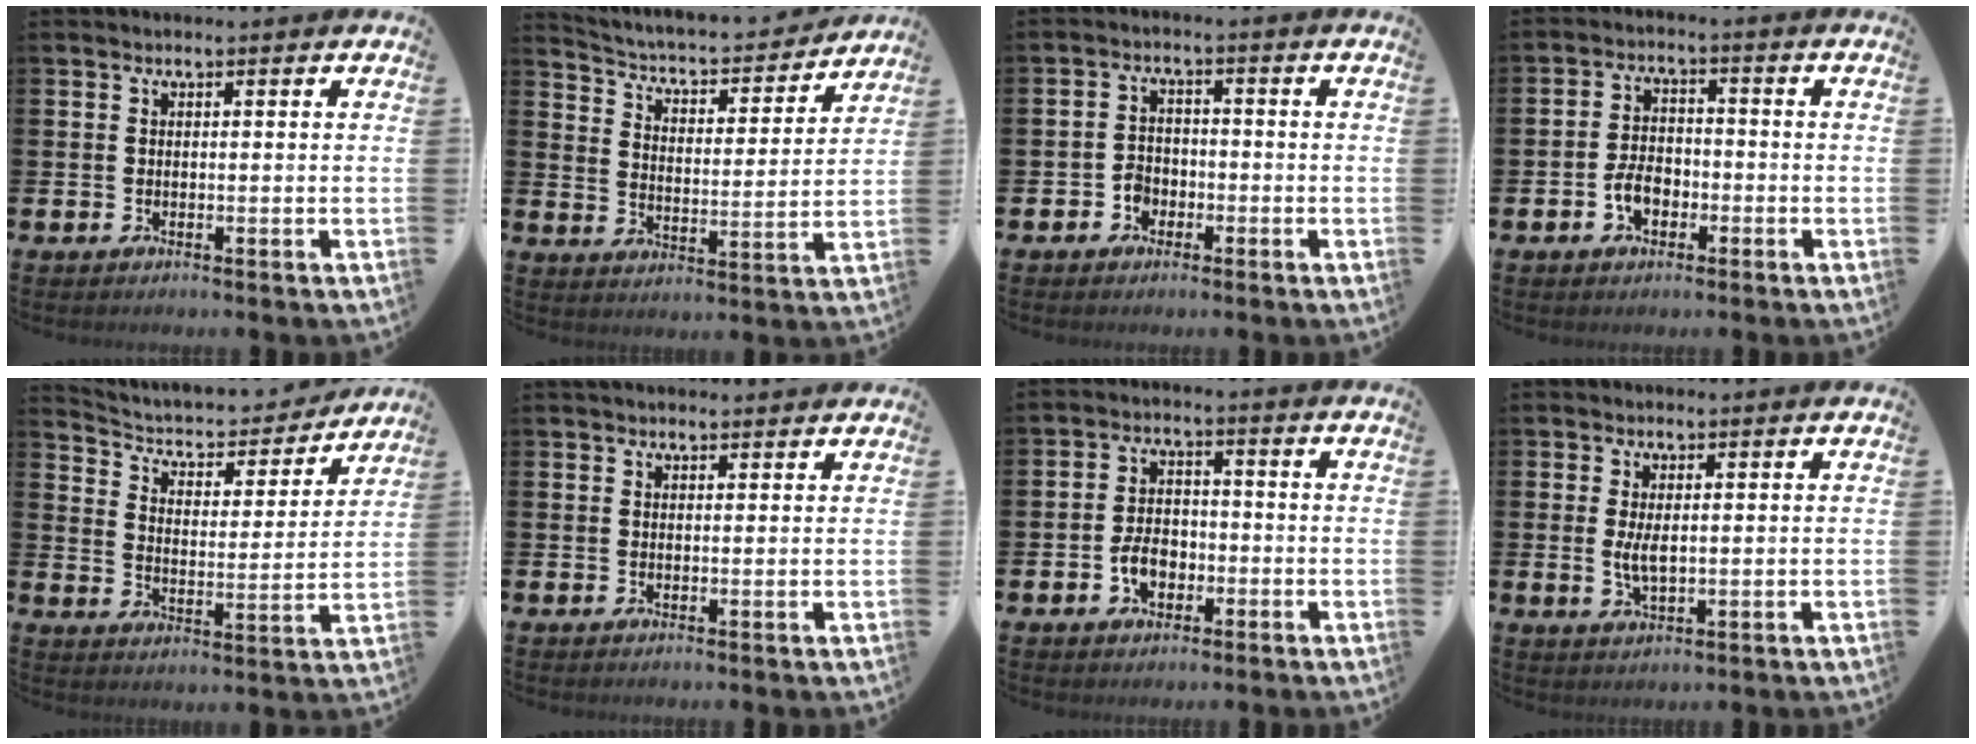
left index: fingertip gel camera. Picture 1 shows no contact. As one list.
[{"total": 4.7, "force": [4.4, 1.2, 1.1], "torque": [-0.053, -0.040, 0.067]}, {"total": 2.7, "force": [-1.7, 2.1, 0.7], "torque": [-0.015, 0.005, -0.037]}, {"total": 3.8, "force": [-1.7, 2.4, 2.4], "torque": [-0.040, 0.004, -0.033]}, {"total": 5.6, "force": [5.1, 1.9, 1.3], "torque": [-0.052, -0.042, 0.080]}, {"total": 1.5, "force": [1.4, 0.4, 0.3], "torque": [0.002, -0.001, 0.023]}, {"total": 4.3, "force": [-1.7, 2.9, 2.7], "torque": [-0.039, 0.001, -0.035]}, {"total": 3.0, "force": [0.3, 1.1, 2.8], "torque": [-0.044, -0.002, 0.002]}]